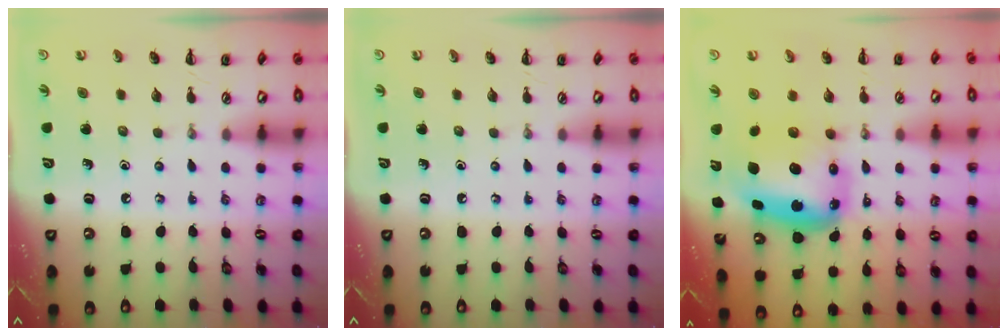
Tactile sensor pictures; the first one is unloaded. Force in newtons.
{"total": 0.0}
{"total": 9.0, "press": 8.6, "slide": 2.6}